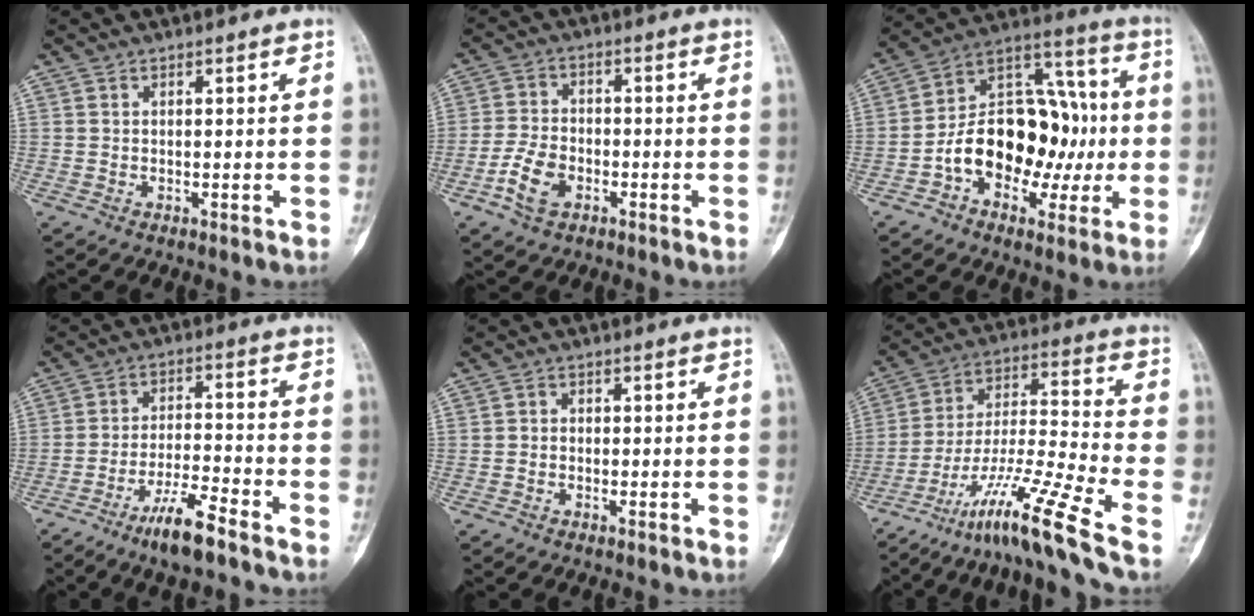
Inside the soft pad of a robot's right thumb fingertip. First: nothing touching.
{"total": 6.9, "force": [-3.1, 4.3, 4.4], "torque": [-0.086, 0.016, -0.063]}
{"total": 19.5, "force": [-3.0, 13.3, 14.0], "torque": [-0.180, 0.055, -0.046]}
{"total": 8.6, "force": [-6.1, 0.9, 6.0], "torque": [-0.118, 0.030, -0.113]}
{"total": 1.0, "force": [-0.3, 0.9, 0.4], "torque": [0.002, 0.004, -0.010]}
{"total": 18.5, "force": [-11.7, 0.3, 14.4], "torque": [-0.299, 0.059, -0.205]}